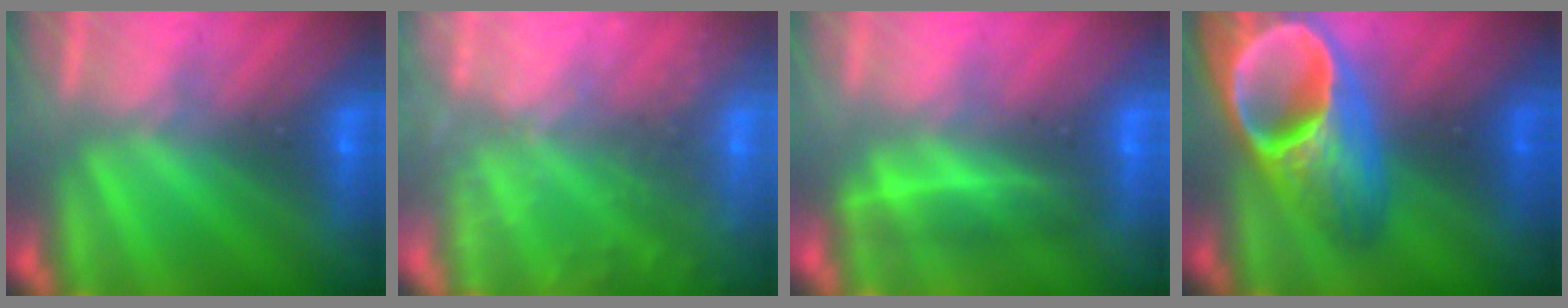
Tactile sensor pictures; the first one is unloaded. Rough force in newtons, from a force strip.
{"total": 9.0}
{"total": 2.0}
{"total": 9.6}